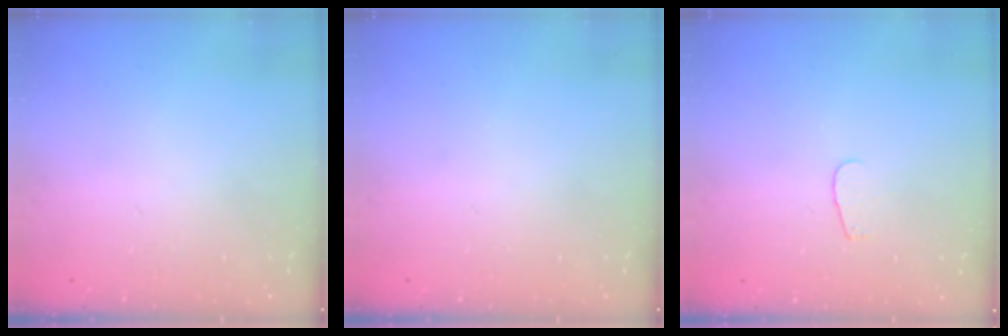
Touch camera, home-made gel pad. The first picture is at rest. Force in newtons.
{"total": 0.0}
{"total": 2.8, "press": 2.8, "slide": 0.2}